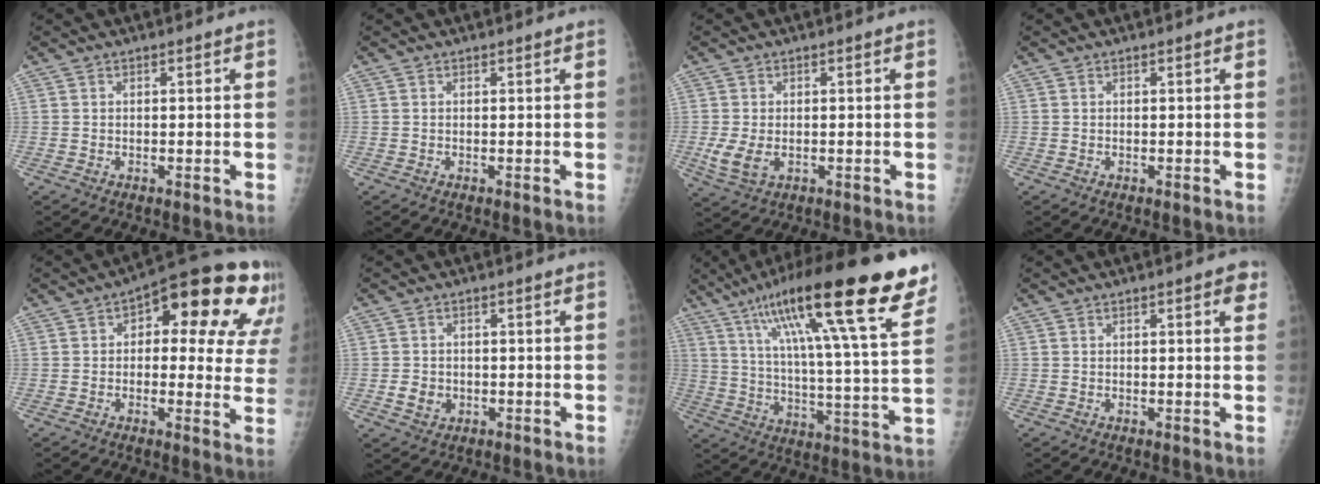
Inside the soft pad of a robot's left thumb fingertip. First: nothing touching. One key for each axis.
{"total": 0.0}
{"total": 5.3, "fx": -1.1, "fy": 3.3, "fz": 4.1, "tx": -0.092, "ty": -0.002, "tz": -0.015}
{"total": 0.0}
{"total": 19.3, "fx": 8.2, "fy": 9.3, "fz": 14.8, "tx": -0.130, "ty": 0.012, "tz": 0.093}
{"total": 3.6, "fx": -0.9, "fy": 3.0, "fz": 1.7, "tx": -0.019, "ty": 0.004, "tz": -0.009}
{"total": 28.4, "fx": 16.8, "fy": 4.7, "fz": 22.4, "tx": -0.346, "ty": -0.033, "tz": 0.265}
{"total": 3.3, "fx": 1.2, "fy": 1.1, "fz": 2.9, "tx": -0.029, "ty": 0.001, "tz": 0.011}